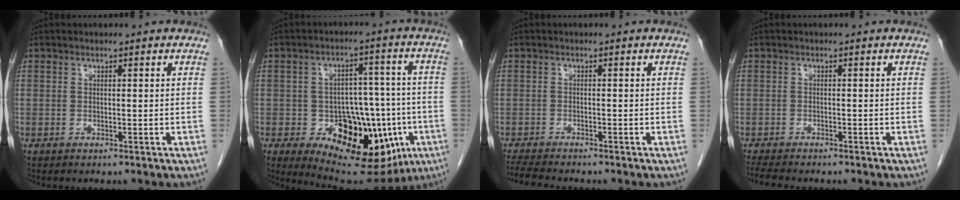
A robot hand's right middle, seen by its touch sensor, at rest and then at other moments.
{"total": 18.8, "force": [-6.8, 9.7, 14.7], "torque": [-0.190, 0.017, -0.078]}
{"total": 6.0, "force": [-5.4, 0.6, 2.5], "torque": [-0.045, -0.015, -0.088]}
{"total": 5.5, "force": [-4.8, 1.1, 2.5], "torque": [-0.046, -0.011, -0.075]}